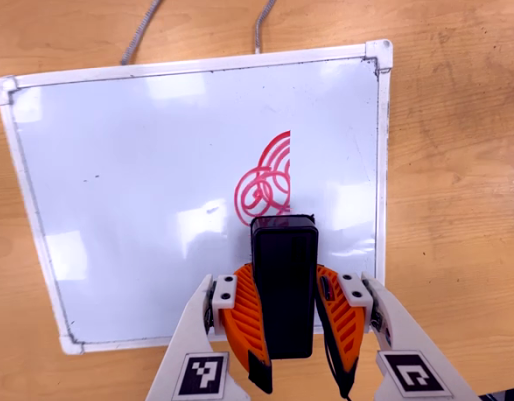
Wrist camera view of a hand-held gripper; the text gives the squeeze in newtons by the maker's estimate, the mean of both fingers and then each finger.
{"total": 9.4, "left": 8.0, "right": 10.8}